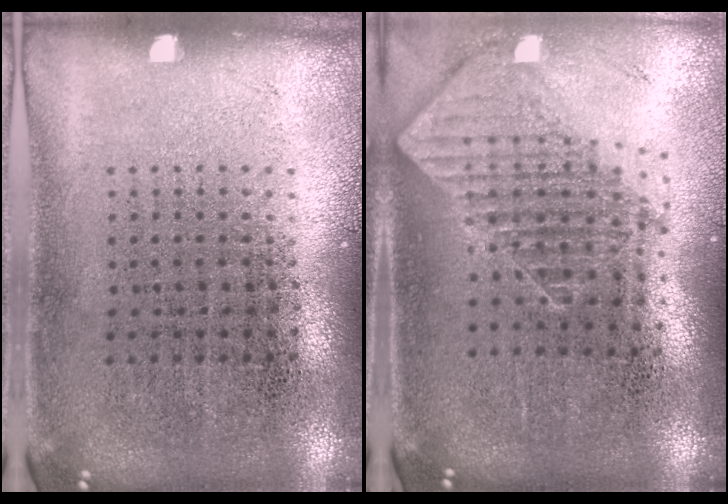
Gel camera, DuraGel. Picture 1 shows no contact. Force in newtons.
{"total": 1.9, "press": 1.5, "slide": 1.2}